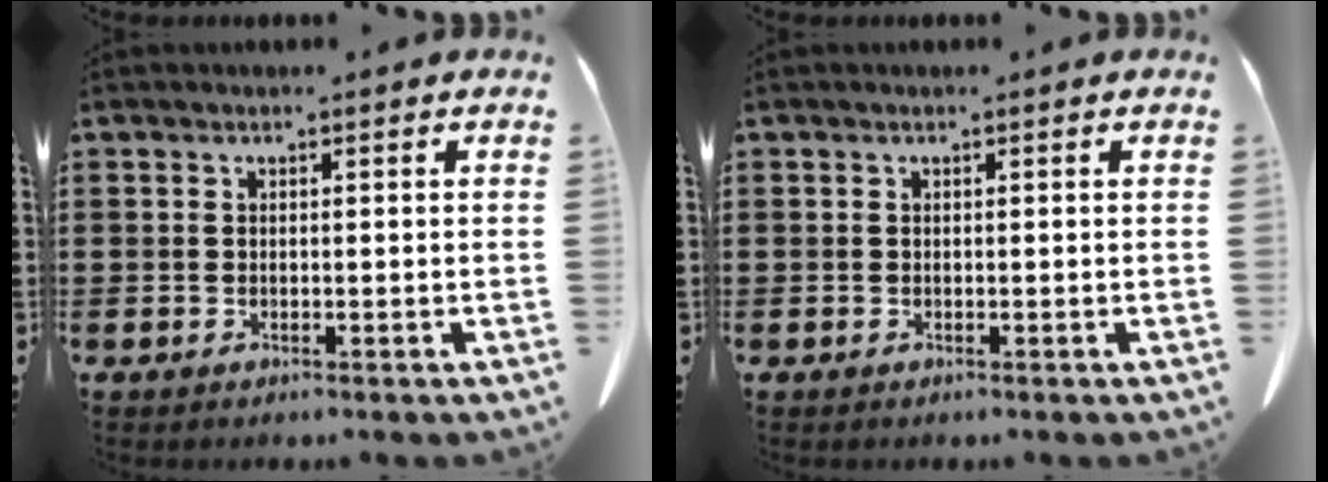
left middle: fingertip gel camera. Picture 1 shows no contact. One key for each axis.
{"total": 0.0}